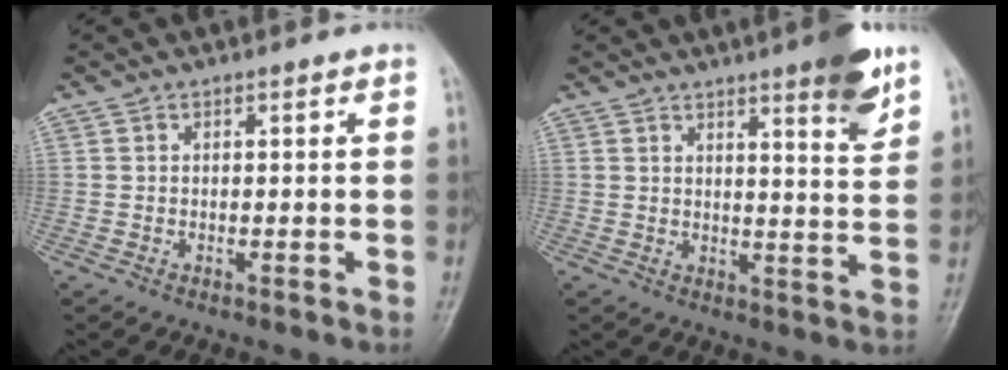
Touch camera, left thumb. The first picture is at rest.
{"total": 8.5, "force": [5.3, 1.3, 6.5], "torque": [-0.074, -0.032, 0.069]}